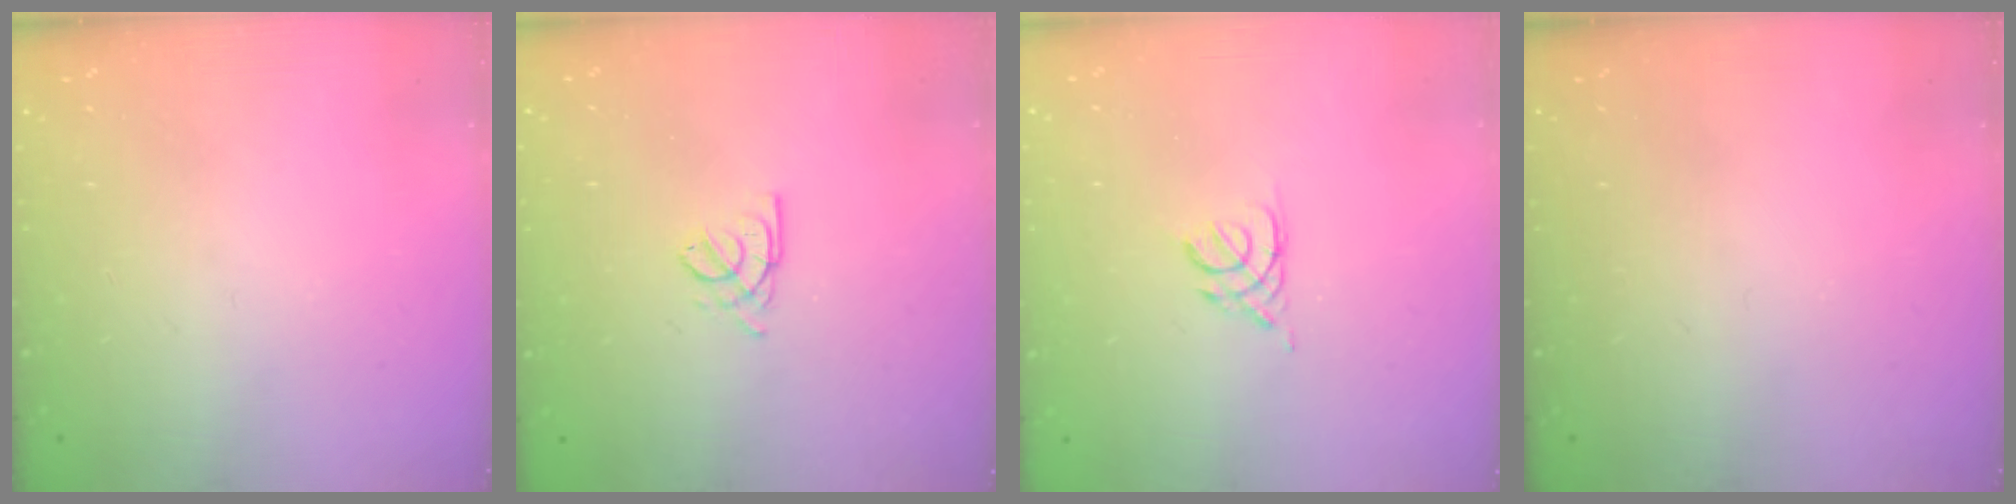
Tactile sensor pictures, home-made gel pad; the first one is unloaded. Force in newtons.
{"total": 2.0, "press": 2.0, "slide": 0.4}
{"total": 3.6, "press": 3.5, "slide": 0.7}
{"total": 0.0}